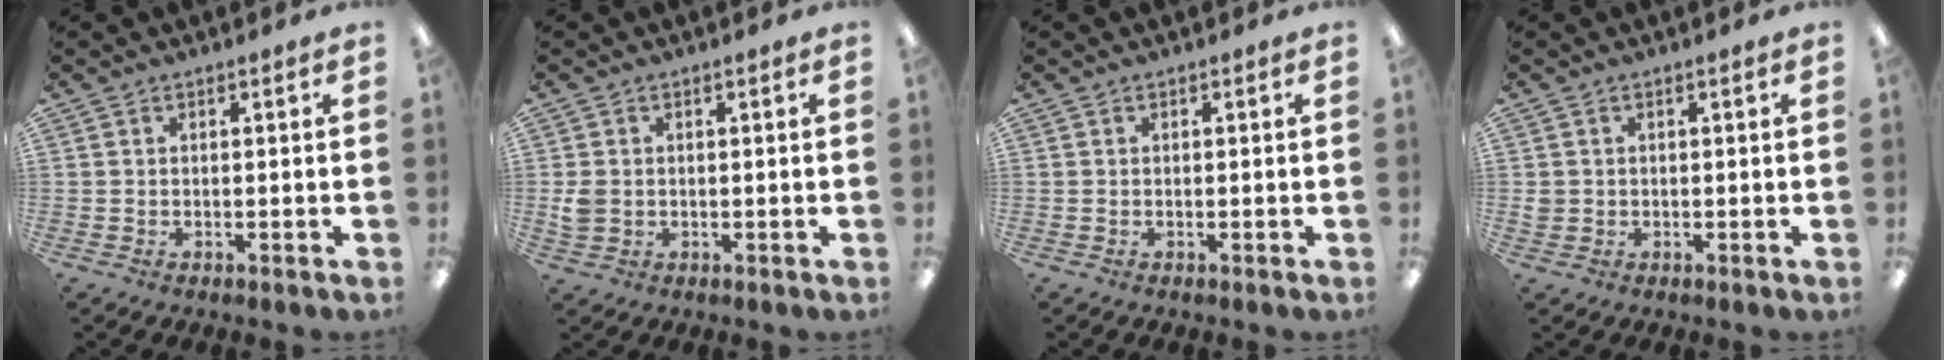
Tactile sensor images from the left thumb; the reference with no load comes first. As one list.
[{"total": 3.2, "force": [0.1, 2.7, 1.7], "torque": [-0.022, 0.002, 0.003]}, {"total": 0.0}, {"total": 1.5, "force": [0.1, 1.5, 0.4], "torque": [-0.009, 0.004, 0.001]}]